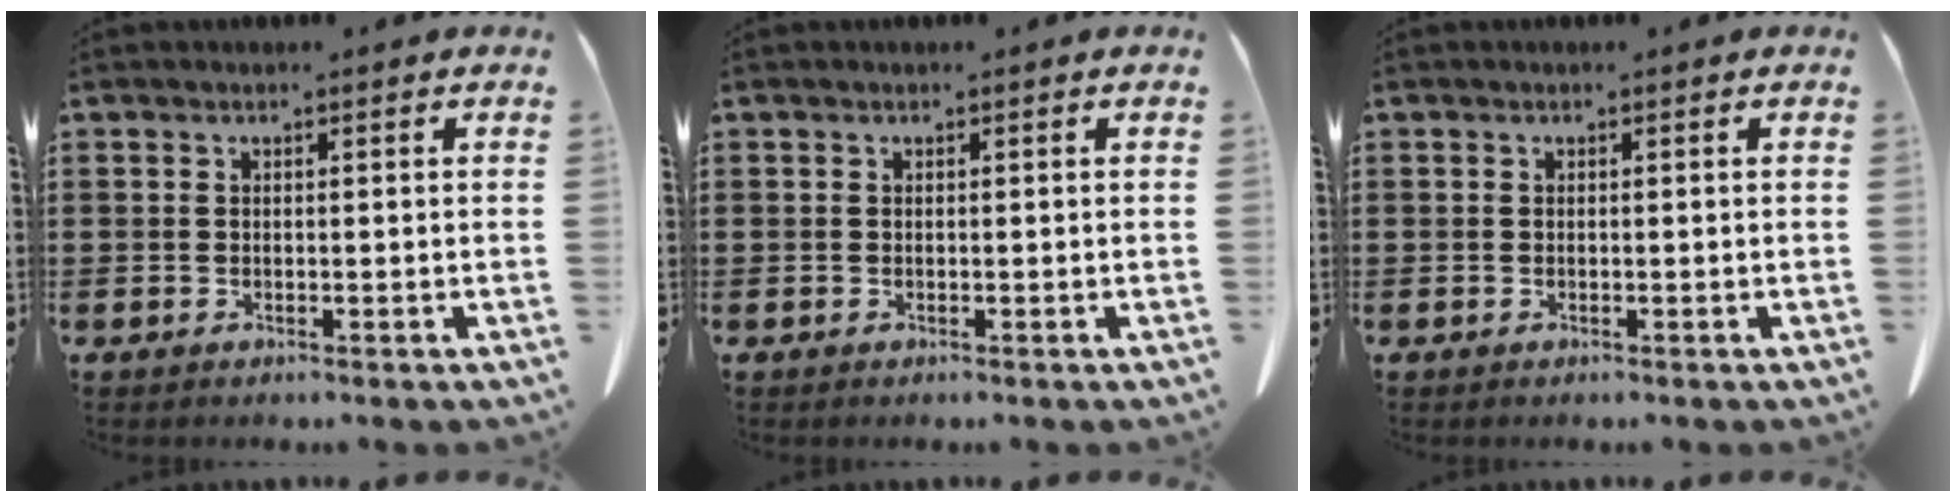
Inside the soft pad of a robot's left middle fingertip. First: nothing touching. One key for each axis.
{"total": 0.0}
{"total": 0.0}